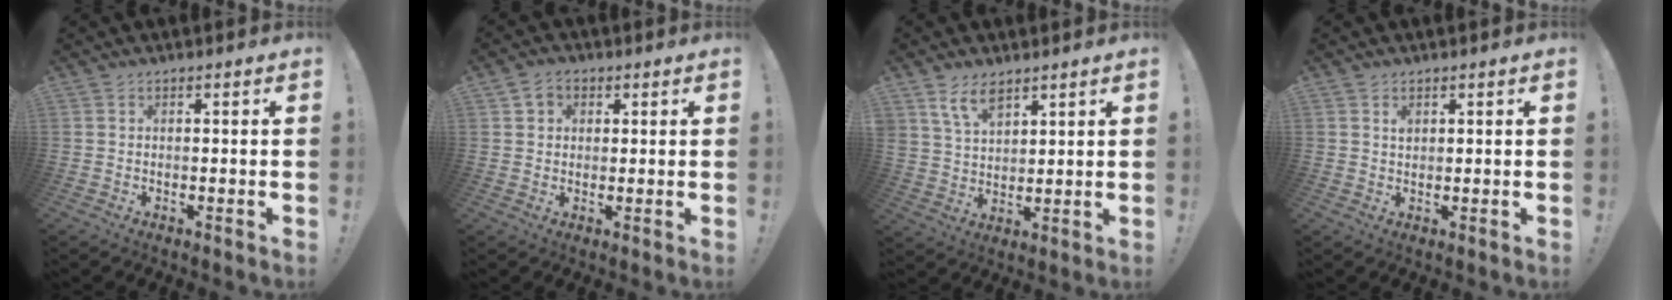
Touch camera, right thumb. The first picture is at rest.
{"total": 3.8, "force": [1.5, 3.2, 1.4], "torque": [-0.017, -0.001, 0.028]}
{"total": 7.9, "force": [5.5, 3.9, 4.0], "torque": [-0.085, -0.019, 0.108]}
{"total": 1.3, "force": [0.7, 1.0, 0.6], "torque": [0.000, -0.003, 0.011]}